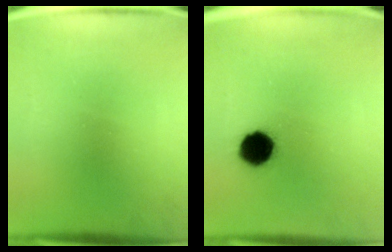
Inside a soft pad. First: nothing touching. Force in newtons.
{"total": 9.7}